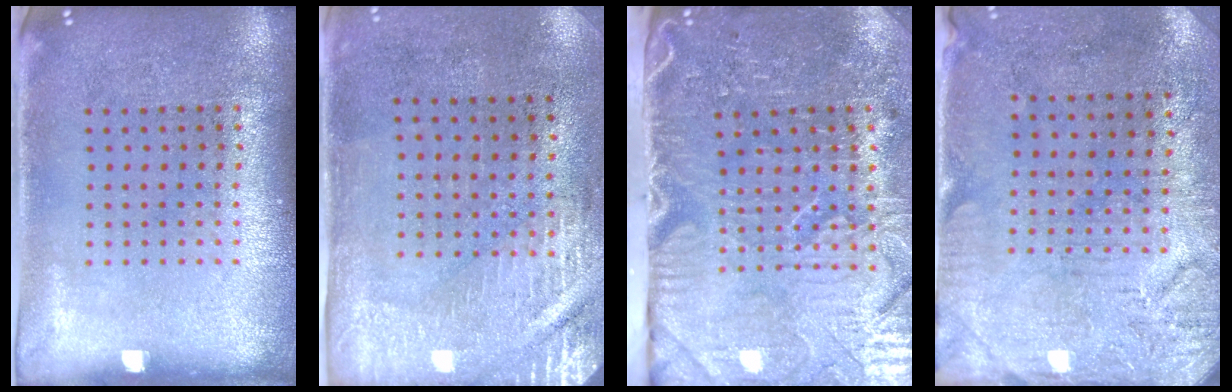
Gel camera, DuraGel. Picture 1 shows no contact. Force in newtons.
{"total": 2.9, "press": 2.5, "slide": 1.4}
{"total": 5.3, "press": 4.4, "slide": 2.9}
{"total": 3.3, "press": 2.6, "slide": 2.0}